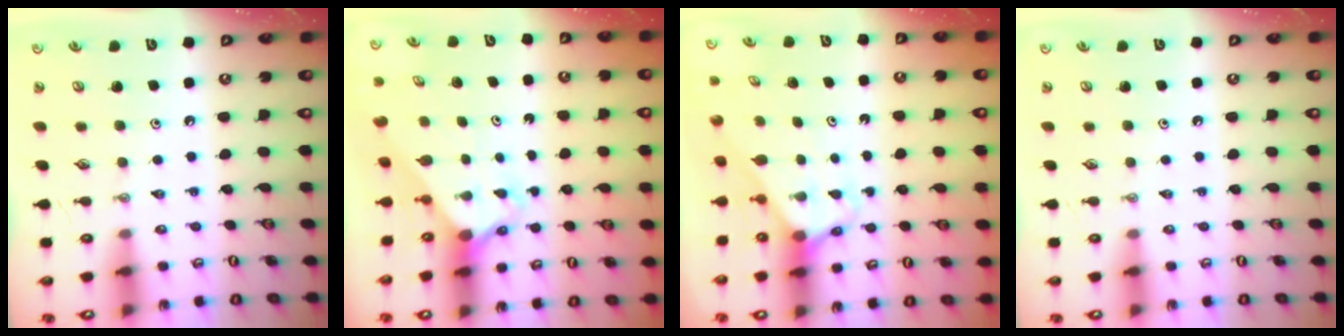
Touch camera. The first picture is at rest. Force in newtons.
{"total": 2.5, "press": 2.5, "slide": 0.2}
{"total": 2.8, "press": 2.8, "slide": 0.1}
{"total": 0.0}